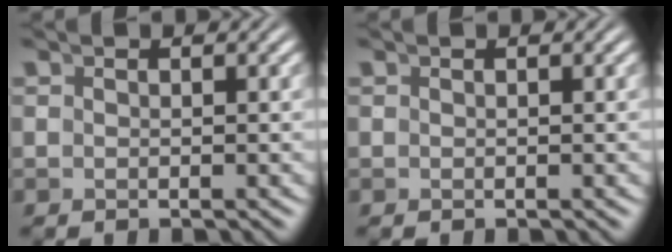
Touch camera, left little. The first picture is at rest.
{"total": 0.0}